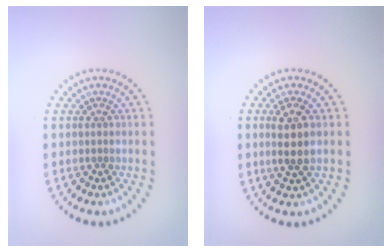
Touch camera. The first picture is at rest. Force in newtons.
{"total": 2.7, "press": 2.5, "slide": 1.2}